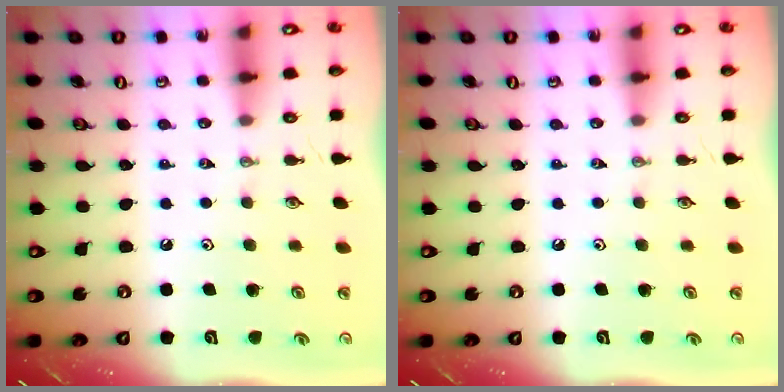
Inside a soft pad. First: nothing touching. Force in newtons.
{"total": 0.0}